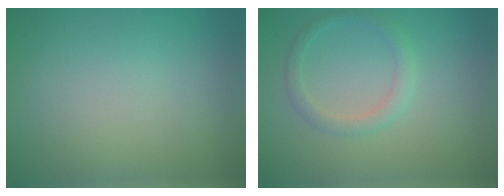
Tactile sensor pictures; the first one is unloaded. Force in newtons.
{"total": 1.9, "press": 1.8, "slide": 0.1}